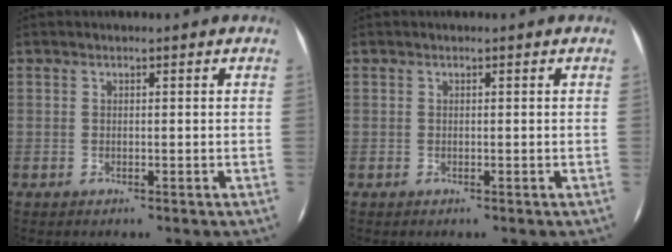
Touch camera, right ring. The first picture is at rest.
{"total": 0.0}